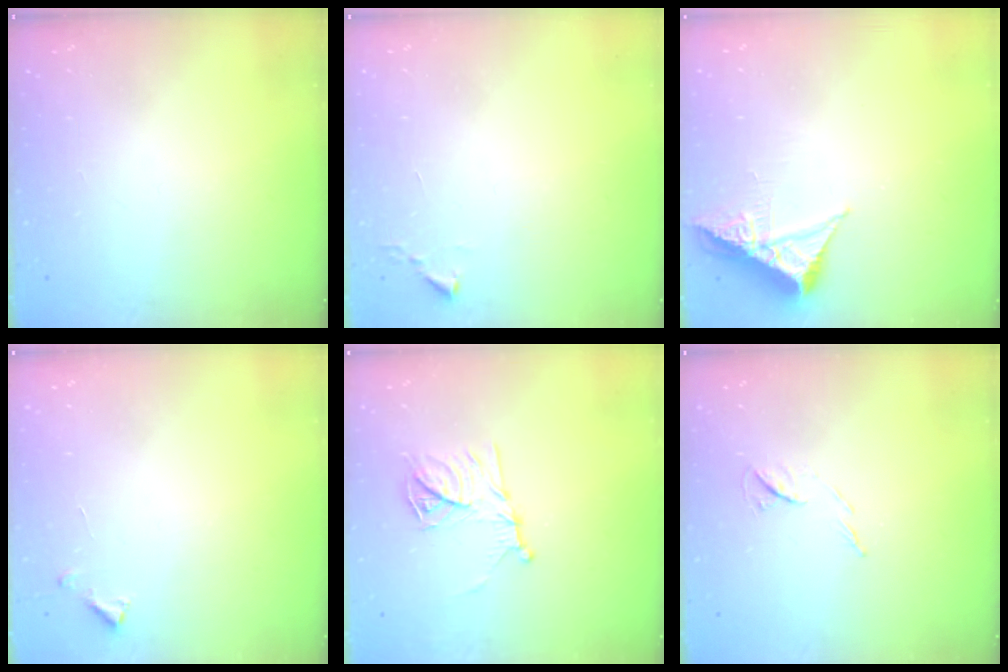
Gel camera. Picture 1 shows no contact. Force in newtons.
{"total": 2.4, "press": 2.4, "slide": 0.3}
{"total": 6.3, "press": 6.2, "slide": 0.9}
{"total": 4.3, "press": 4.2, "slide": 0.3}
{"total": 11.7, "press": 11.7, "slide": 0.4}
{"total": 5.7, "press": 5.6, "slide": 1.2}